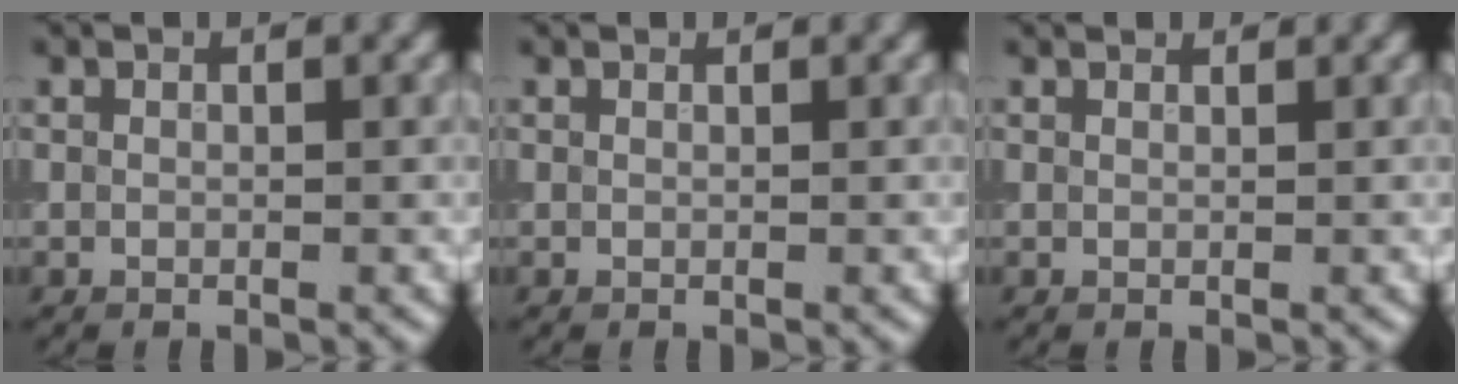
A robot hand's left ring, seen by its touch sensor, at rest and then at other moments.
{"total": 0.8, "force": [0.8, 0.1, 0.1], "torque": [-0.006, -0.005, 0.006]}
{"total": 1.5, "force": [1.4, 0.2, 0.4], "torque": [-0.016, -0.002, 0.011]}